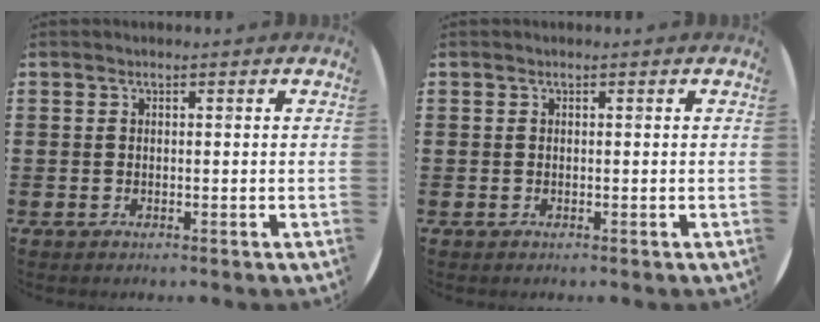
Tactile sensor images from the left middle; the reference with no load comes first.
{"total": 0.0}